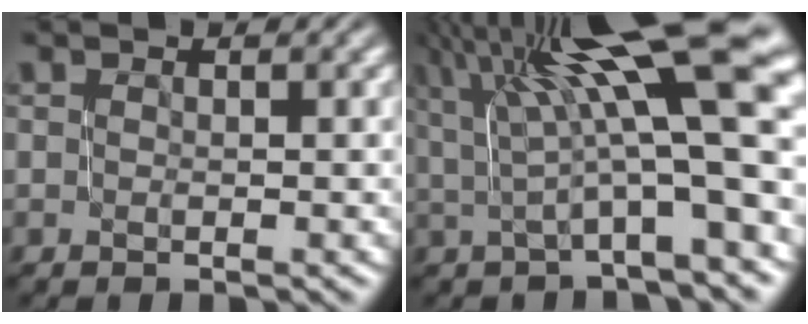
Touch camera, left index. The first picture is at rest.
{"total": 14.6, "force": [4.1, 3.2, 13.6], "torque": [-0.197, 0.020, 0.071]}